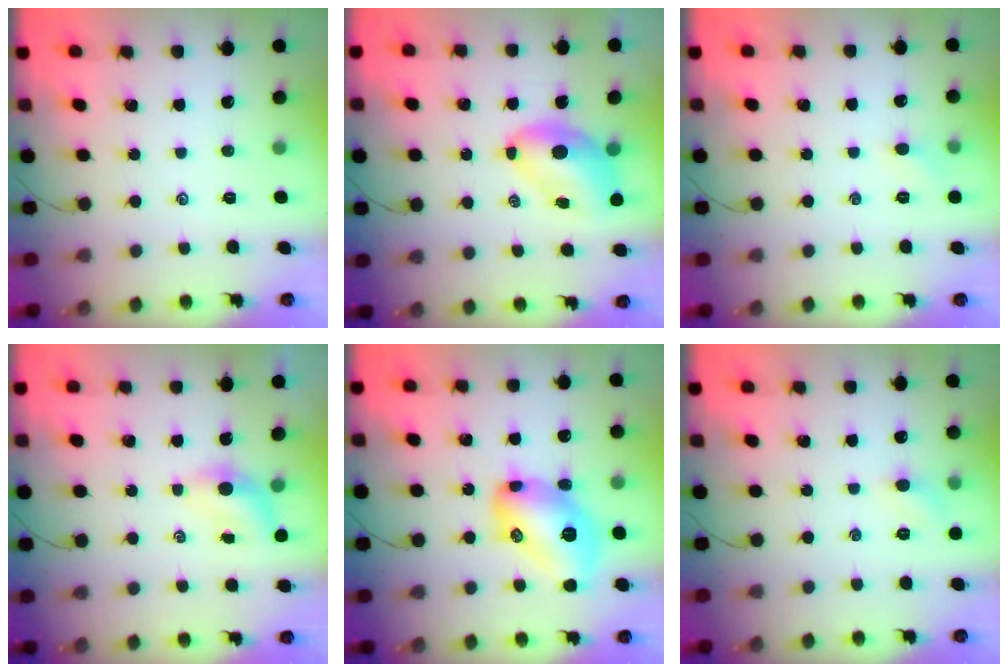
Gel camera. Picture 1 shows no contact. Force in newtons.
{"total": 7.3, "press": 7.2, "slide": 1.6}
{"total": 4.0, "press": 3.8, "slide": 1.1}
{"total": 3.8, "press": 3.7, "slide": 0.8}
{"total": 16.2, "press": 16.2, "slide": 0.6}
{"total": 4.2, "press": 3.9, "slide": 1.3}